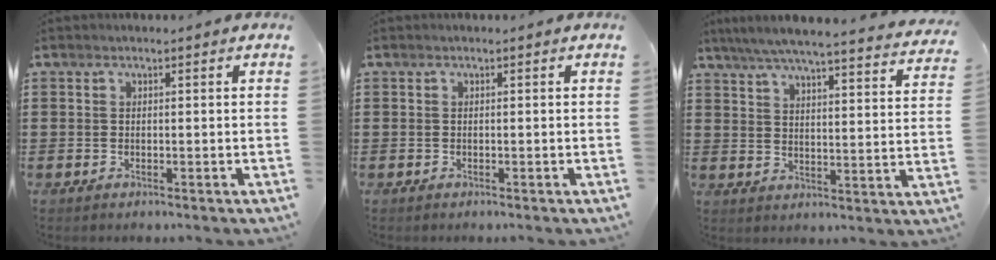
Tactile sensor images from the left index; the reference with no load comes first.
{"total": 0.0}
{"total": 5.6, "force": [5.0, -0.3, 2.5], "torque": [-0.070, -0.033, 0.082]}